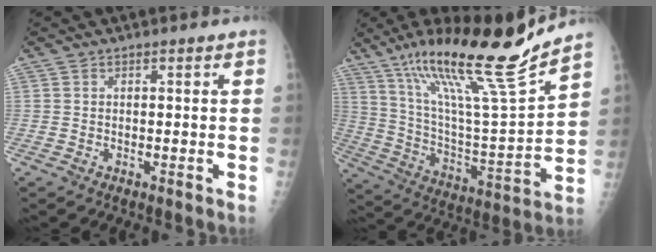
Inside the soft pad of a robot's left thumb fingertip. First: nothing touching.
{"total": 23.7, "force": [17.3, 1.5, 16.1], "torque": [-0.245, -0.074, 0.307]}